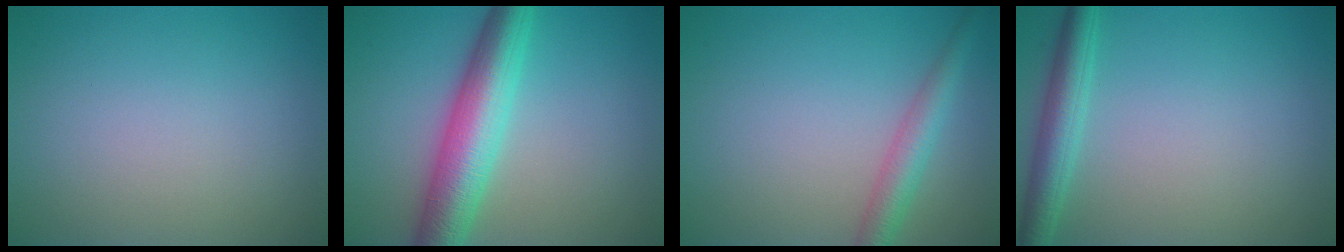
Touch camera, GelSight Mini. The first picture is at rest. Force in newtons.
{"total": 7.1, "press": 7.1, "slide": 0.1}
{"total": 3.1, "press": 3.1, "slide": 0.1}
{"total": 3.4, "press": 3.3, "slide": 0.1}